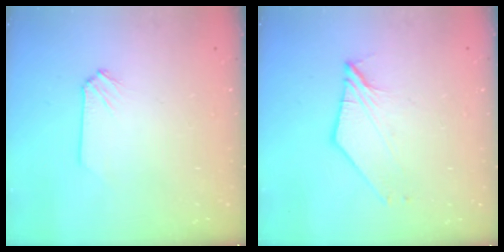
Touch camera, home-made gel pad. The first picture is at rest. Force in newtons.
{"total": 6.7, "press": 6.6, "slide": 1.2}